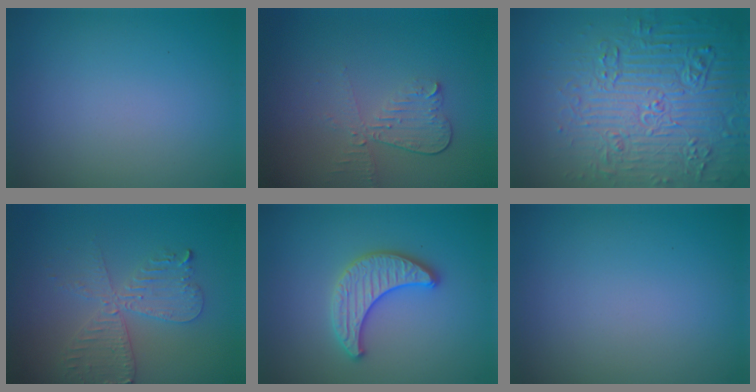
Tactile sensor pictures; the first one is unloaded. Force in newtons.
{"total": 3.0, "press": 2.6, "slide": 1.4}
{"total": 7.8, "press": 7.6, "slide": 1.8}
{"total": 4.1, "press": 3.5, "slide": 2.2}
{"total": 3.2, "press": 3.2, "slide": 0.3}
{"total": 0.0}